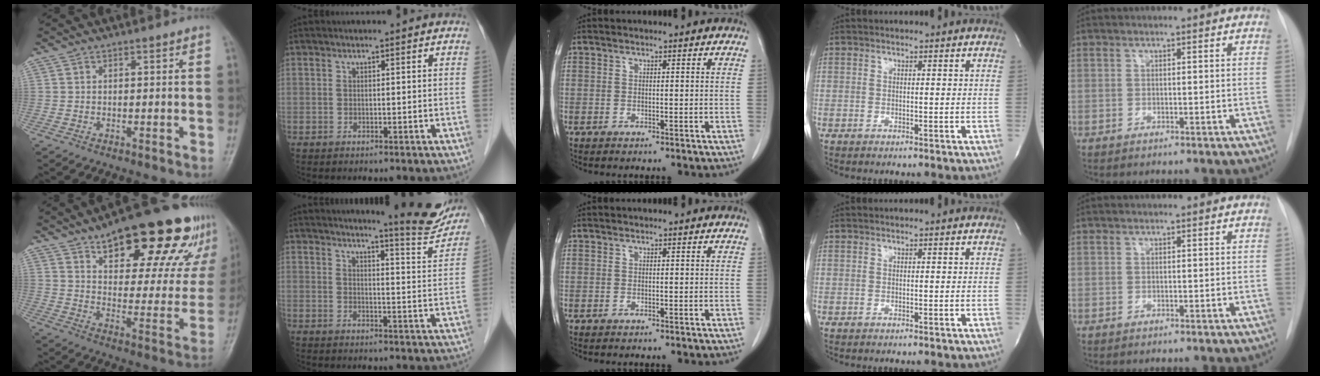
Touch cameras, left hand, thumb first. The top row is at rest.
{"thumb": {"total": 25.2, "force": [15.5, 10.1, 17.1], "torque": [-0.186, -0.039, 0.216]}, "index": {"total": 10.9, "force": [10.4, 0.2, 3.2], "torque": [-0.035, -0.041, 0.118]}}